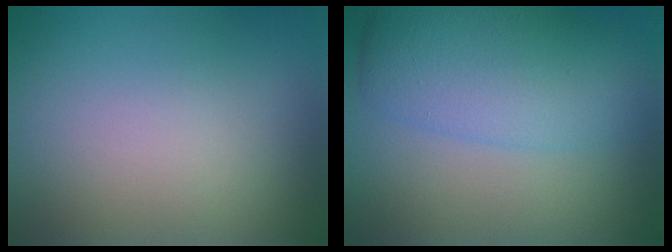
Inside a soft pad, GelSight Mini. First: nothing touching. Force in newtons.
{"total": 6.6, "press": 6.6, "slide": 0.1}